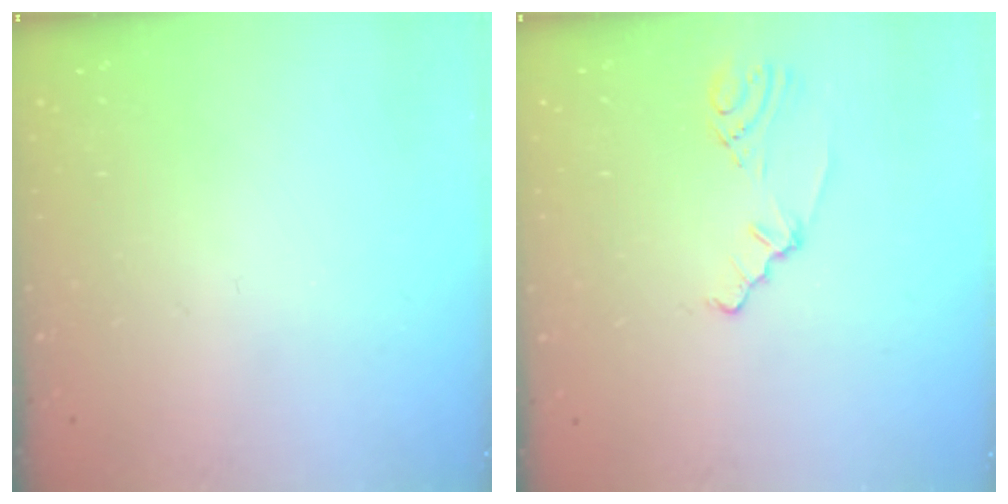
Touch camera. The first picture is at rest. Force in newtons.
{"total": 1.8, "press": 1.7, "slide": 0.5}